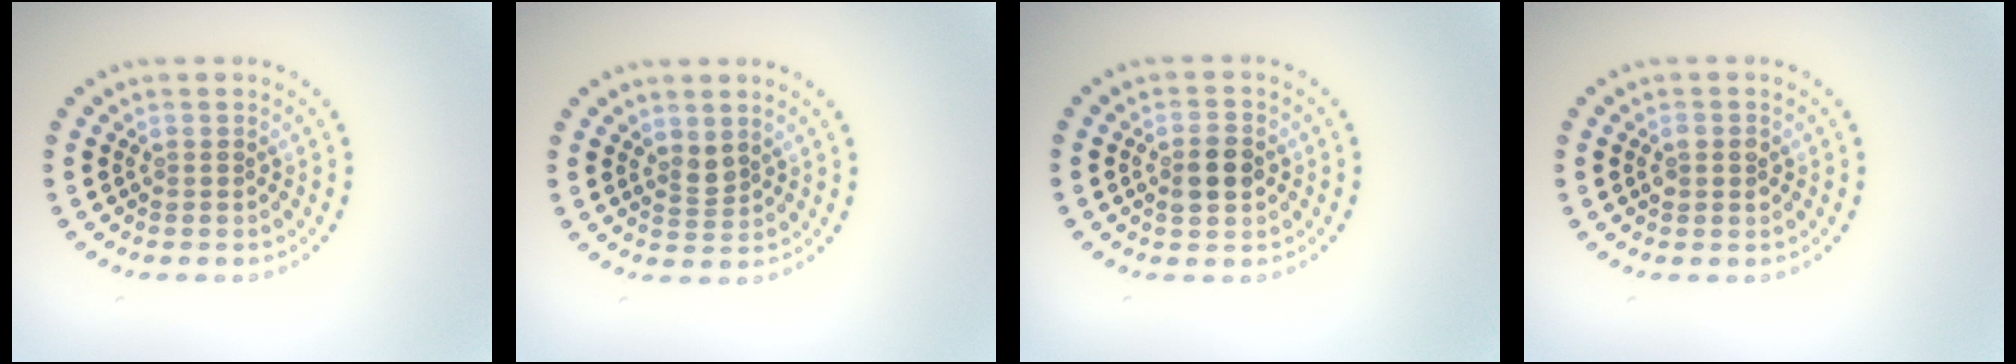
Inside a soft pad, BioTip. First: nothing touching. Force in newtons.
{"total": 1.4, "press": 1.1, "slide": 0.9}
{"total": 2.7, "press": 2.7, "slide": 0.2}
{"total": 1.2, "press": 1.2, "slide": 0.1}